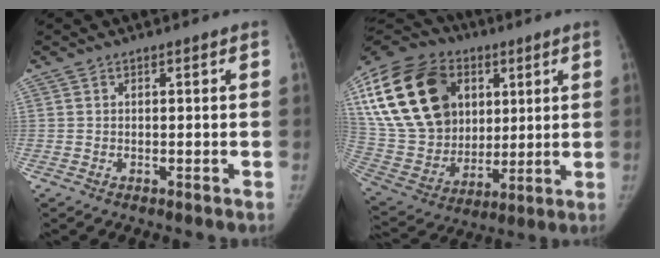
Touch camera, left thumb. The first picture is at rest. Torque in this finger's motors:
{"motor_torque": [0.66, 0.66, 2.27, -0.51, 0.18]}